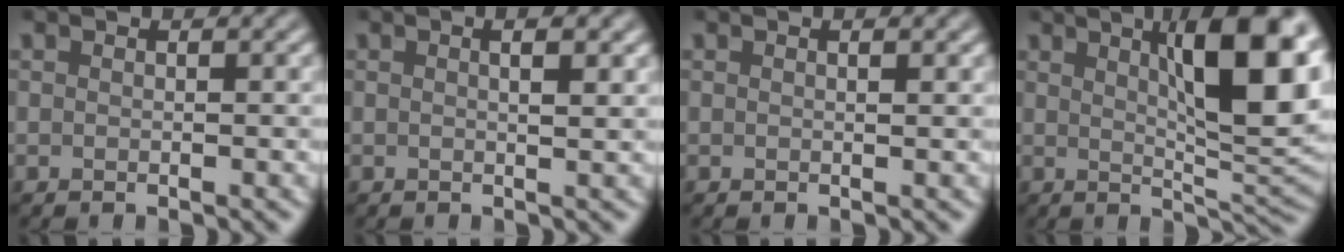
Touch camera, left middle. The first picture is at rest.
{"total": 2.4, "force": [0.9, 0.8, 2.0], "torque": [-0.013, 0.002, -0.002]}
{"total": 0.7, "force": [0.3, 0.2, 0.6], "torque": [-0.008, 0.000, 0.005]}
{"total": 10.8, "force": [3.5, 2.9, 9.8], "torque": [-0.133, 0.003, 0.059]}